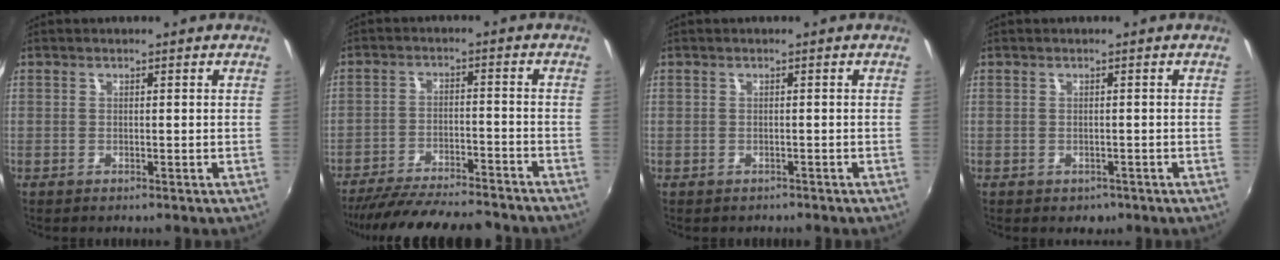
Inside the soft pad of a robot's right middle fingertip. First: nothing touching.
{"total": 19.8, "force": [-17.6, 3.7, 8.4], "torque": [-0.166, -0.025, -0.256]}
{"total": 1.1, "force": [-0.8, 0.8, 0.1], "torque": [-0.007, -0.002, -0.009]}
{"total": 1.9, "force": [-0.9, 1.5, 0.7], "torque": [-0.014, -0.006, -0.008]}